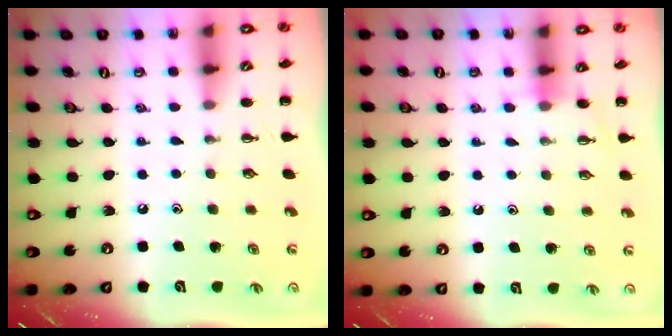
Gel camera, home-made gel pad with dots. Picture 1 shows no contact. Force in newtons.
{"total": 3.0, "press": 2.9, "slide": 0.9}